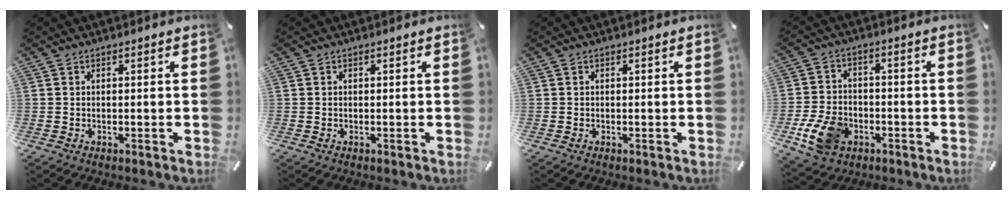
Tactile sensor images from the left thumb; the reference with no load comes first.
{"total": 0.0}
{"total": 0.0}
{"total": 10.8, "force": [-4.0, 7.9, 6.2], "torque": [-0.131, 0.015, -0.070]}